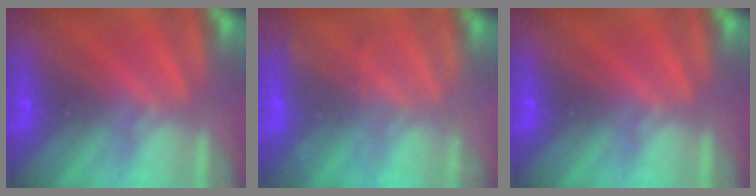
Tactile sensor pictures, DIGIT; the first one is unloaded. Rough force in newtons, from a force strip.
{"total": 2.3}
{"total": 0.0}